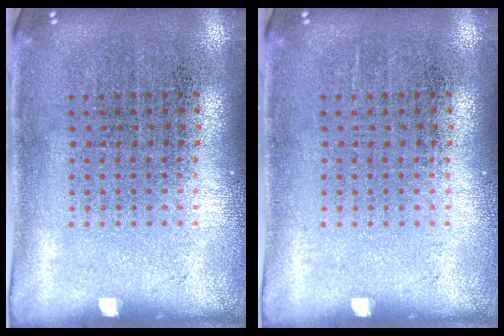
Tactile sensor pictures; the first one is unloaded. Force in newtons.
{"total": 0.0}